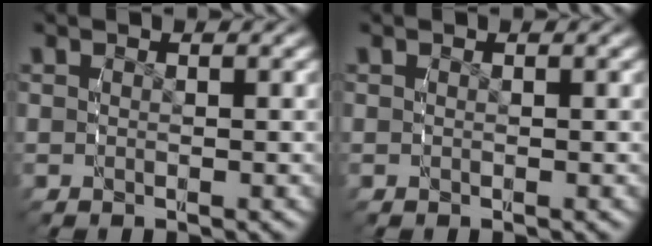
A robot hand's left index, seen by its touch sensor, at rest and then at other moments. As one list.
[{"total": 0.0}]